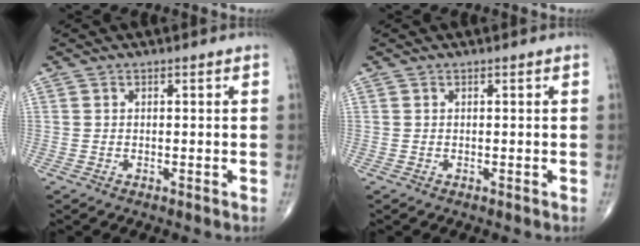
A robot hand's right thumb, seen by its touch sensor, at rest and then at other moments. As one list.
[{"total": 0.0}]